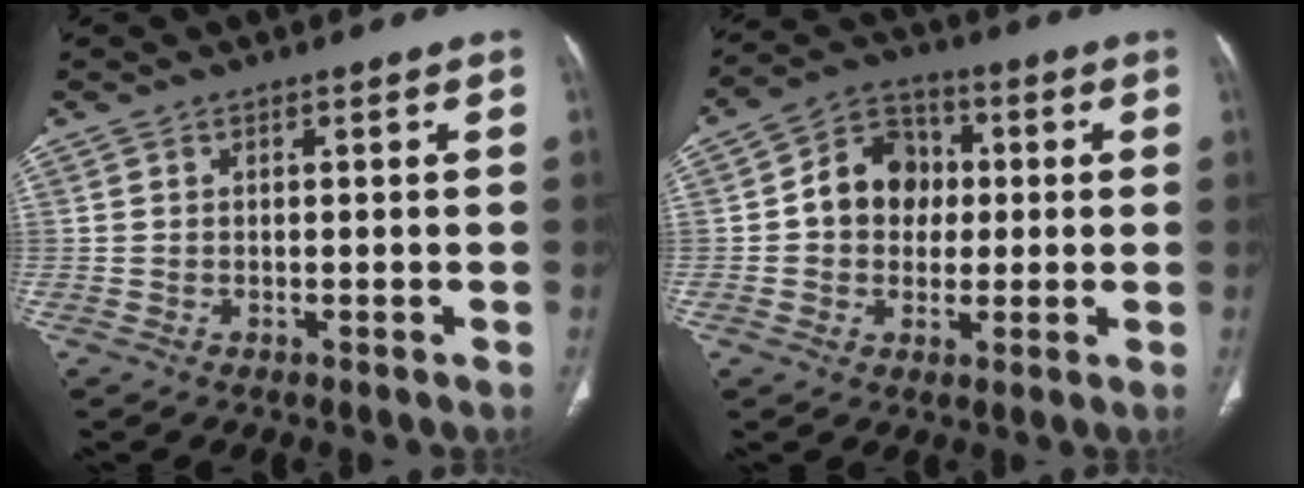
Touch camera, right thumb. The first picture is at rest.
{"total": 10.5, "force": [0.7, 8.8, 5.7], "torque": [-0.055, 0.019, 0.001]}